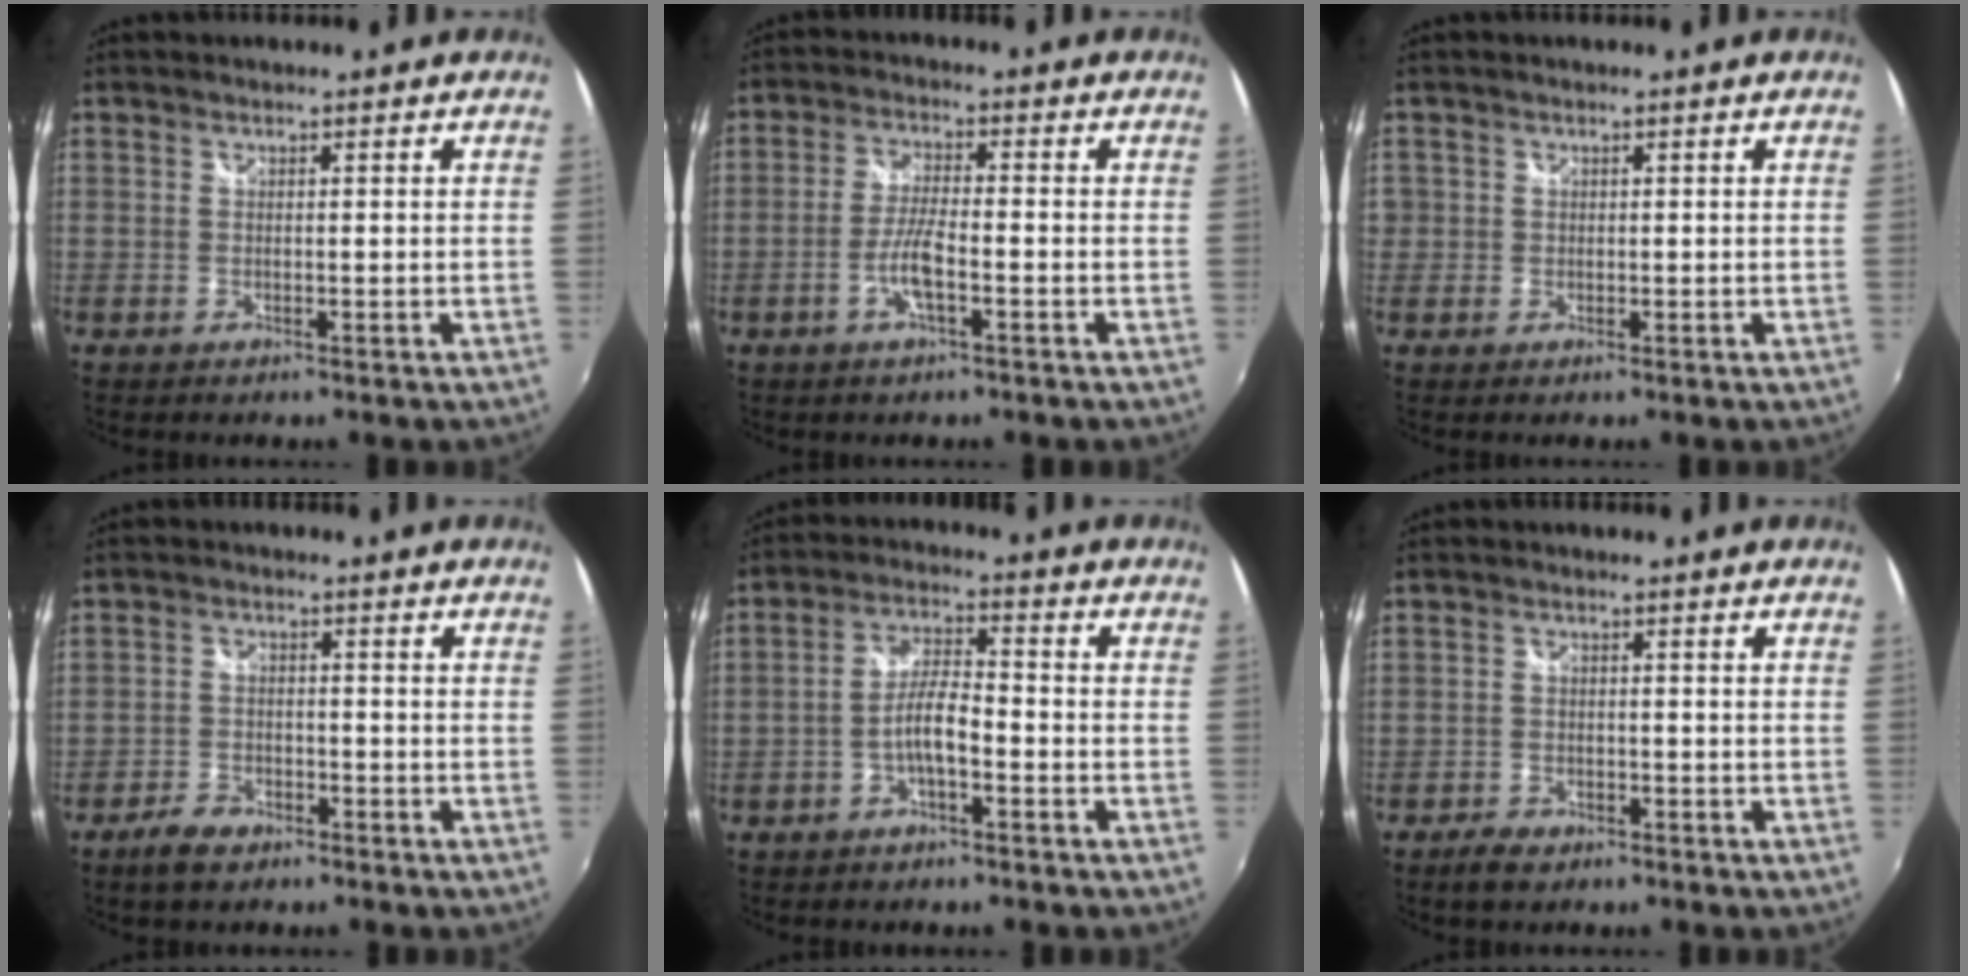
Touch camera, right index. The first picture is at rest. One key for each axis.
{"total": 5.2, "fx": -2.3, "fy": 0.7, "fz": 4.6, "tx": -0.099, "ty": -0.001, "tz": -0.045}
{"total": 1.6, "fx": -0.2, "fy": 1.6, "fz": 0.1, "tx": -0.003, "ty": -0.002, "tz": -0.004}
{"total": 4.8, "fx": -3.7, "fy": 2.4, "fz": 1.9, "tx": -0.052, "ty": 0.007, "tz": -0.064}
{"total": 5.5, "fx": -2.5, "fy": 1.4, "fz": 4.6, "tx": -0.096, "ty": 0.012, "tz": -0.045}
{"total": 3.5, "fx": -2.8, "fy": 1.8, "fz": 1.1, "tx": -0.034, "ty": 0.005, "tz": -0.048}